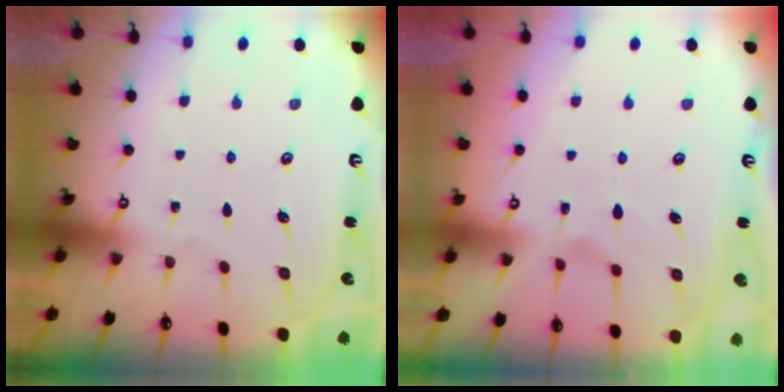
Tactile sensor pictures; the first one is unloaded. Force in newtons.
{"total": 1.5, "press": 1.3, "slide": 0.6}